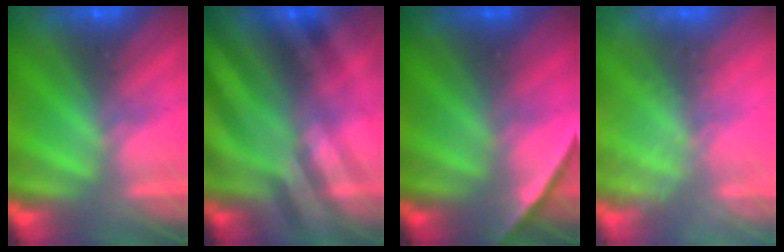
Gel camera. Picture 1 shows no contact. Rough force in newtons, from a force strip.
{"total": 2.6}
{"total": 2.0}
{"total": 2.4}